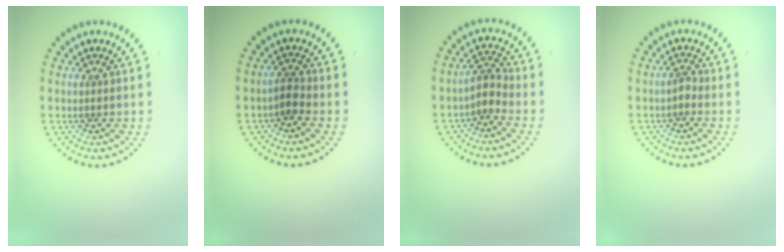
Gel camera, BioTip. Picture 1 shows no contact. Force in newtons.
{"total": 1.5, "press": 1.2, "slide": 0.9}
{"total": 2.0, "press": 1.6, "slide": 1.2}
{"total": 0.9, "press": 0.7, "slide": 0.6}